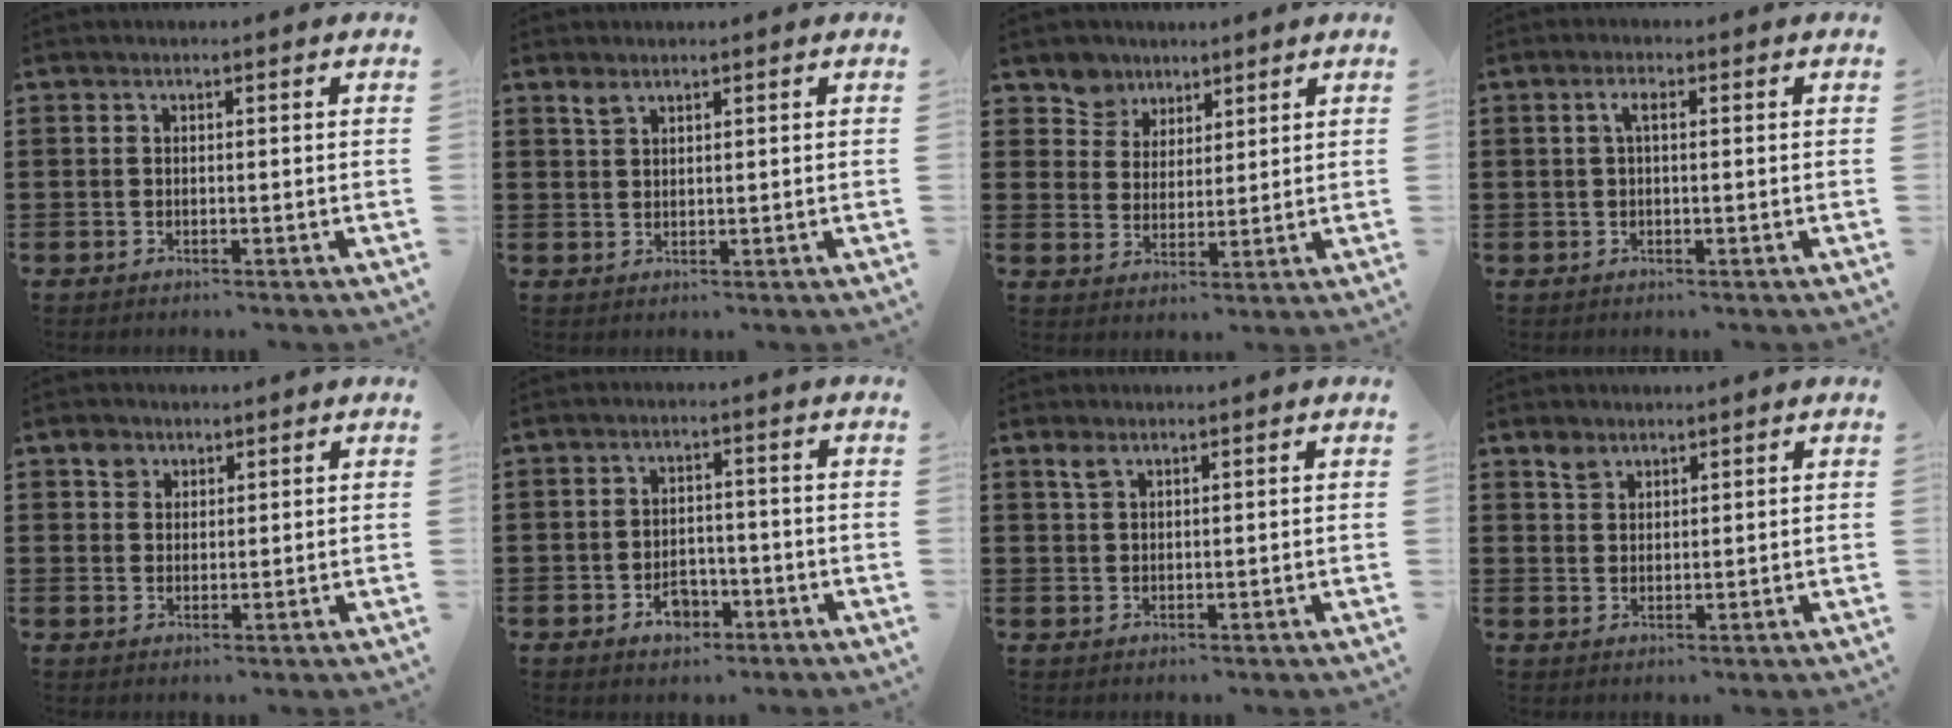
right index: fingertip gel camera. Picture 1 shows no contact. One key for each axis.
{"total": 1.8, "fx": 1.5, "fy": 0.7, "fz": 0.8, "tx": -0.019, "ty": 0.001, "tz": 0.028}
{"total": 5.1, "fx": 3.8, "fy": 3.4, "fz": -0.5, "tx": -0.020, "ty": -0.006, "tz": 0.069}
{"total": 2.1, "fx": 0.2, "fy": 0.6, "fz": 2.0, "tx": -0.038, "ty": 0.004, "tz": 0.002}
{"total": 2.6, "fx": 1.7, "fy": 1.9, "fz": 0.5, "tx": -0.009, "ty": 0.002, "tz": 0.031}
{"total": 3.9, "fx": -2.1, "fy": 2.5, "fz": 2.1, "tx": -0.039, "ty": 0.003, "tz": -0.037}
{"total": 1.9, "fx": 1.3, "fy": 0.9, "fz": 1.1, "tx": -0.027, "ty": 0.002, "tz": 0.024}
{"total": 2.4, "fx": 2.0, "fy": 1.4, "fz": 0.5, "tx": -0.015, "ty": 0.002, "tz": 0.039}